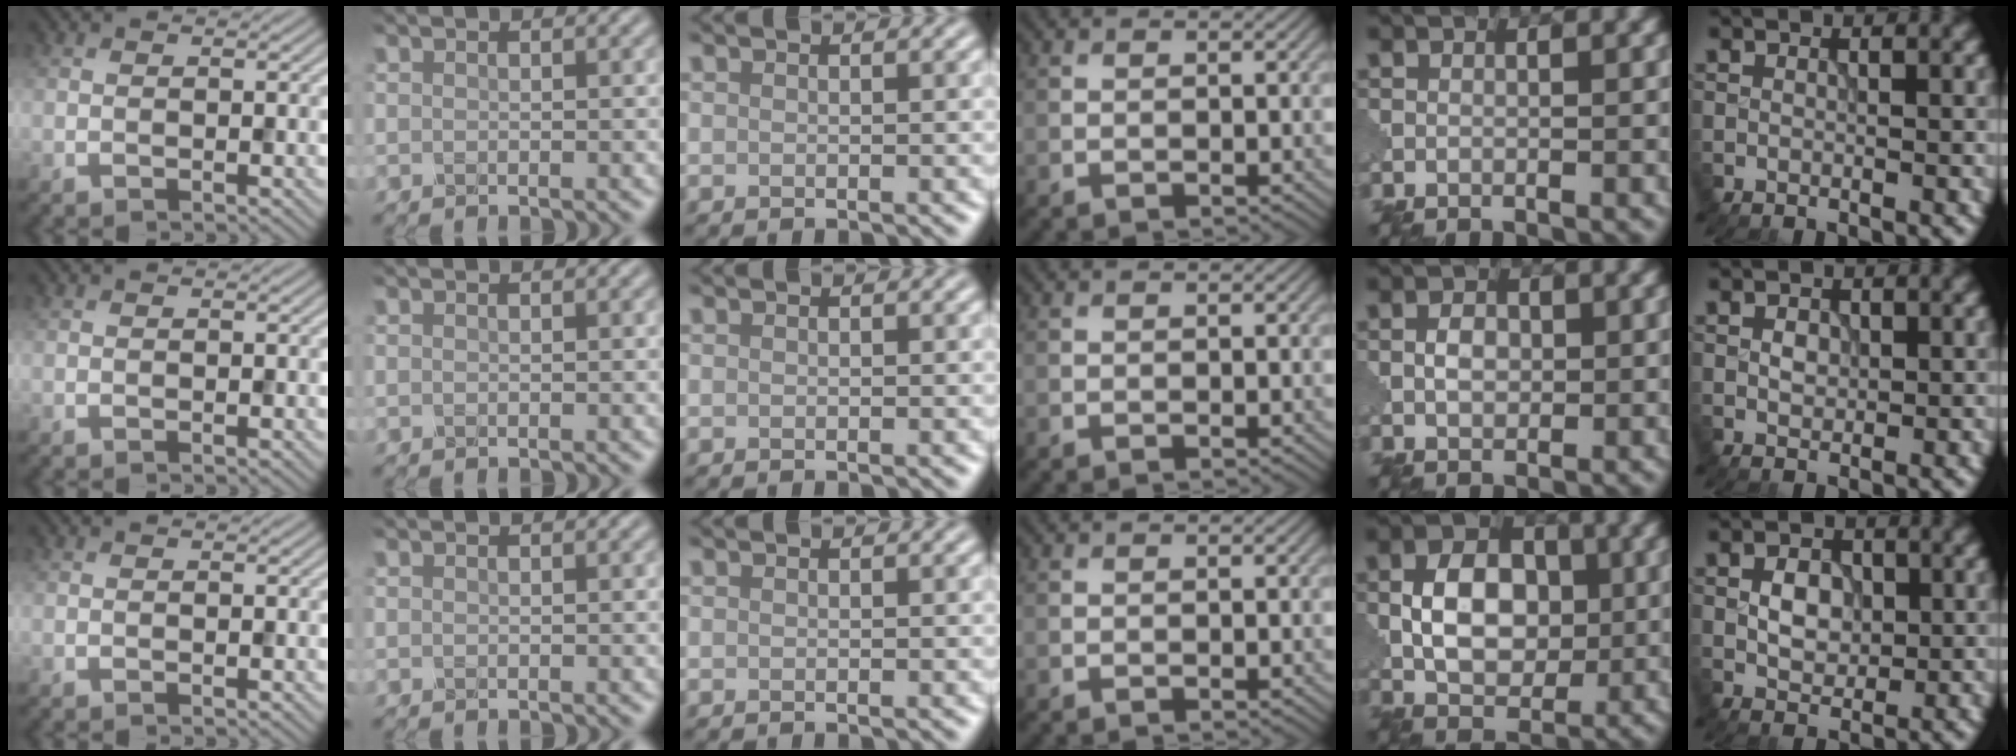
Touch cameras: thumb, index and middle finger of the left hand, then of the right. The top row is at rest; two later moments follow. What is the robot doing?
{"motion": "close", "object": "eyeshadow palette"}